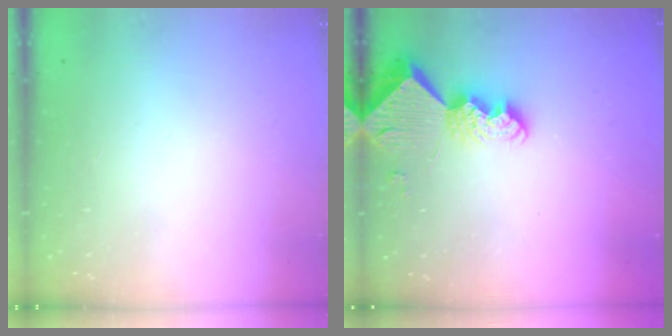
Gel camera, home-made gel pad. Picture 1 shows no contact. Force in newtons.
{"total": 9.6, "press": 9.5, "slide": 0.9}